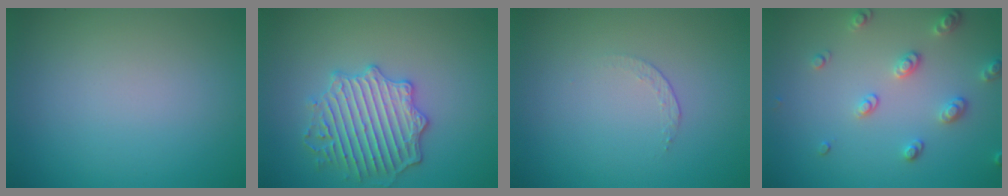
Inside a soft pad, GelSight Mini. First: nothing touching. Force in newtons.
{"total": 4.2, "press": 4.1, "slide": 1.0}
{"total": 0.7, "press": 0.4, "slide": 0.6}
{"total": 2.6, "press": 2.6, "slide": 0.6}